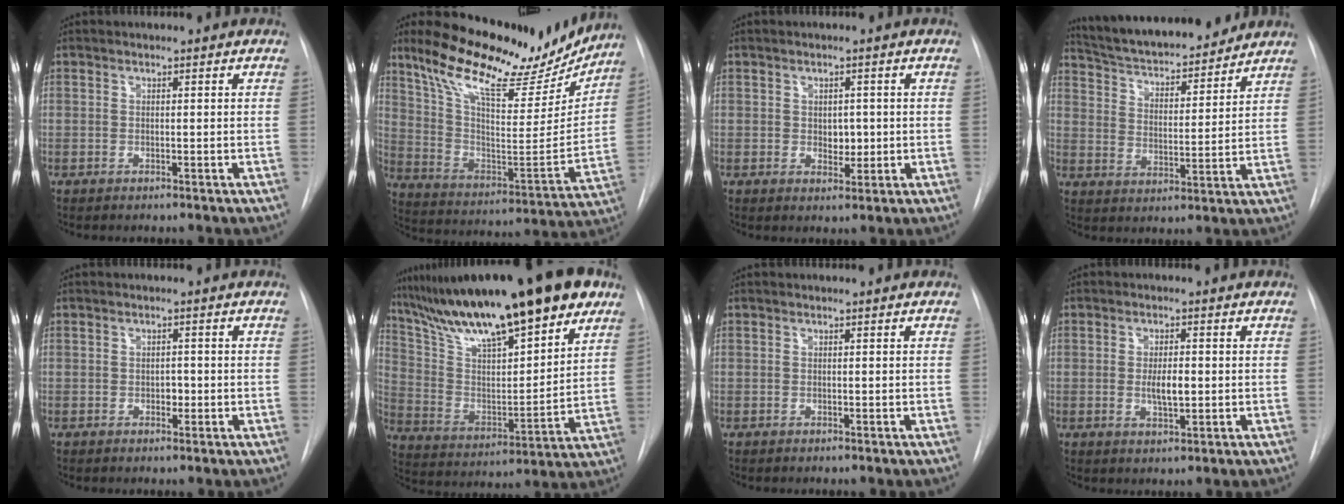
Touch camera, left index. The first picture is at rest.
{"total": 23.4, "force": [18.1, 7.1, 12.9], "torque": [-0.217, -0.003, 0.285]}
{"total": 2.5, "force": [0.1, 1.7, 1.8], "torque": [-0.023, -0.004, 0.007]}
{"total": 18.2, "force": [16.5, 3.4, 6.9], "torque": [-0.113, 0.007, 0.254]}
{"total": 1.4, "force": [-0.4, 0.9, 0.9], "torque": [-0.014, 0.001, -0.004]}
{"total": 25.1, "force": [18.5, 4.0, 16.4], "torque": [-0.278, 0.015, 0.311]}
{"total": 0.0}
{"total": 3.7, "force": [-0.2, 1.2, 3.5], "torque": [-0.063, -0.004, 0.000]}